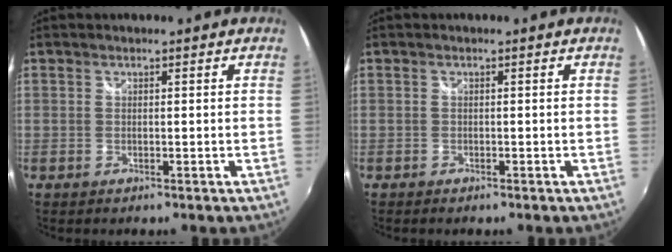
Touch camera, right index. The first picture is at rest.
{"total": 0.8, "force": [-0.7, 0.4, 0.3], "torque": [-0.009, -0.004, -0.013]}